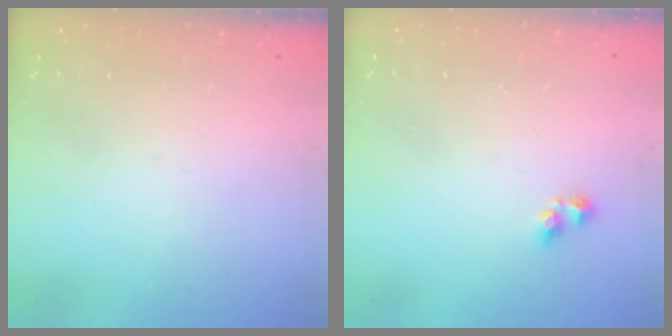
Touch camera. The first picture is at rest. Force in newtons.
{"total": 4.0, "press": 3.9, "slide": 0.5}